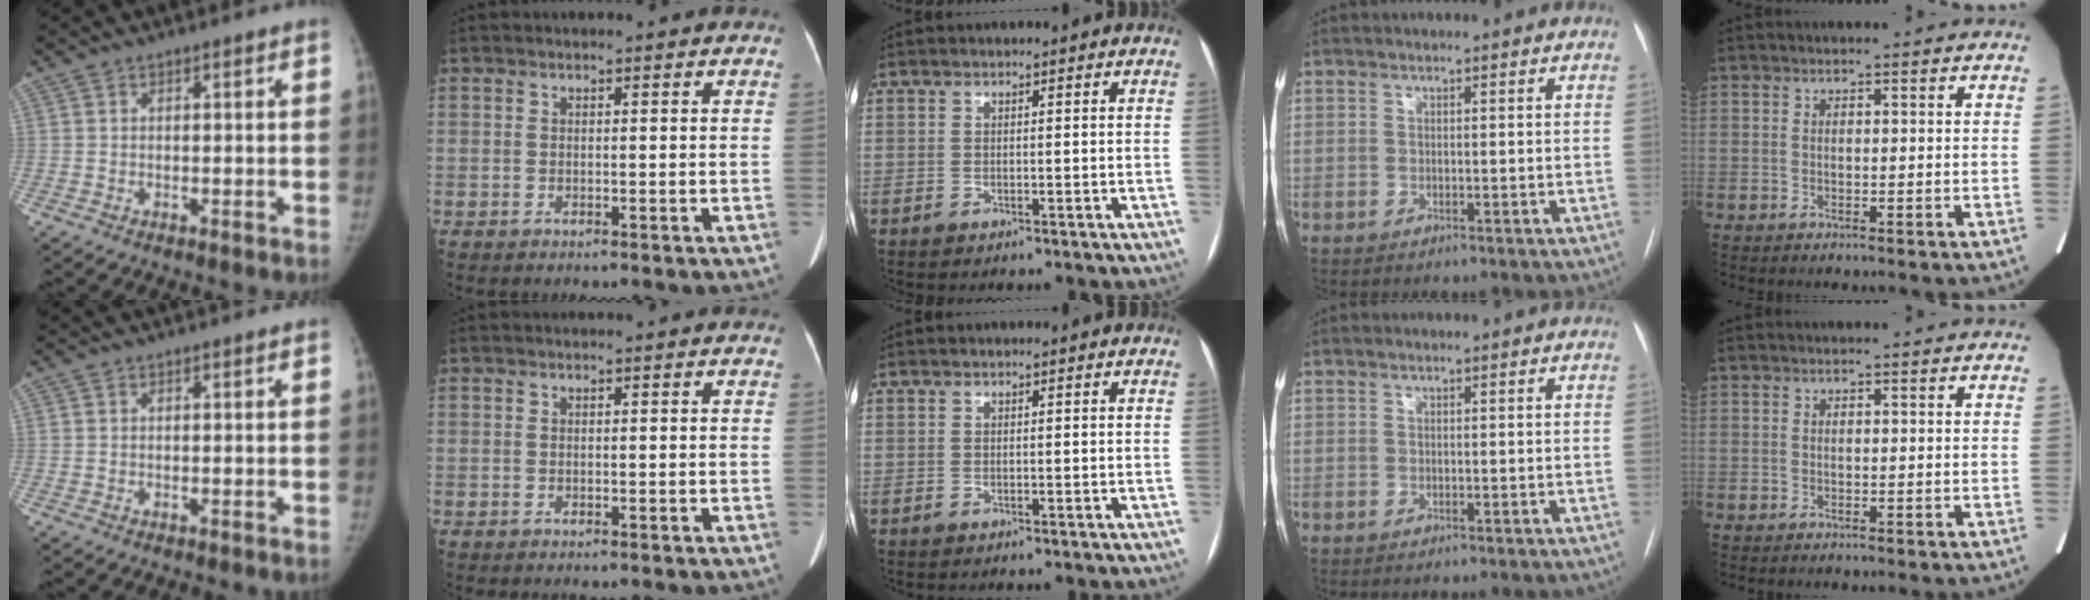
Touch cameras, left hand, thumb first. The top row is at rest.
{}